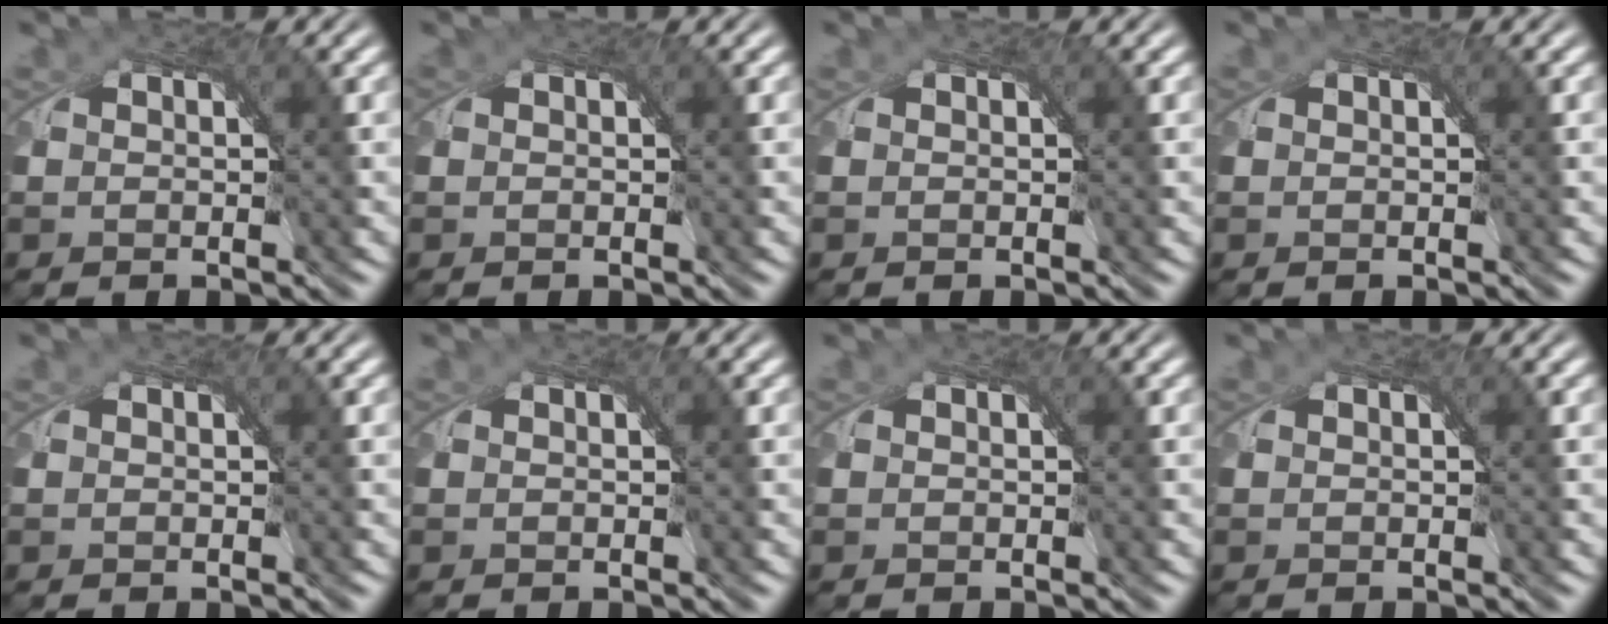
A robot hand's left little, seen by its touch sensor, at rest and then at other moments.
{"total": 0.0}
{"total": 0.0}
{"total": 0.0}
{"total": 0.0}
{"total": 0.0}
{"total": 0.0}
{"total": 0.0}